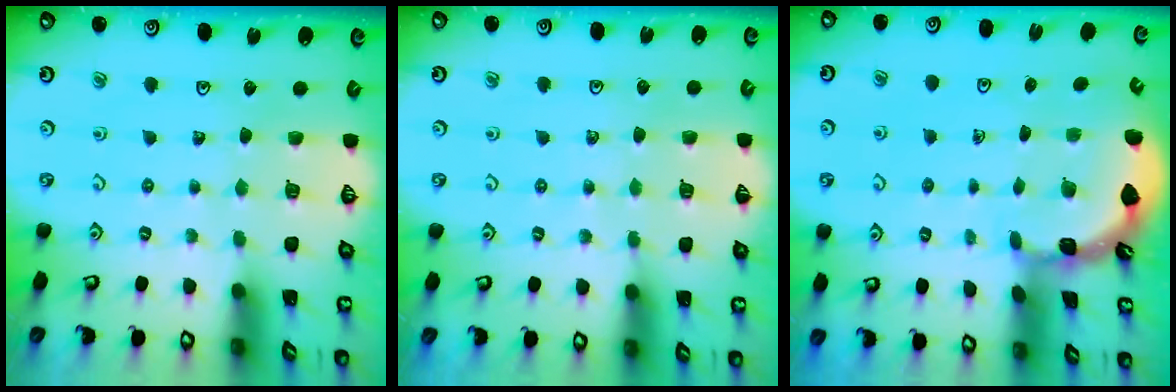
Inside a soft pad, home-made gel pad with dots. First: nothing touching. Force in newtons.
{"total": 3.9, "press": 3.5, "slide": 1.7}
{"total": 1.7, "press": 1.6, "slide": 0.1}